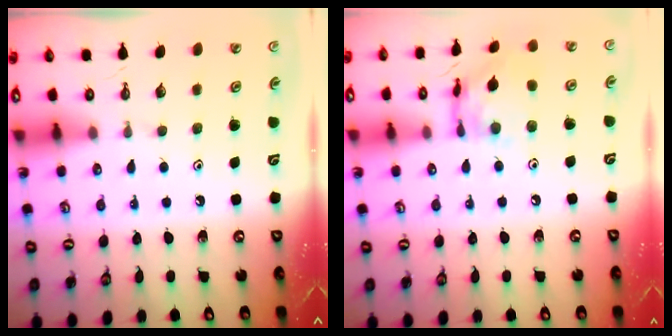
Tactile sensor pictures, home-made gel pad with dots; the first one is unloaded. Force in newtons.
{"total": 11.4, "press": 11.4, "slide": 1.0}